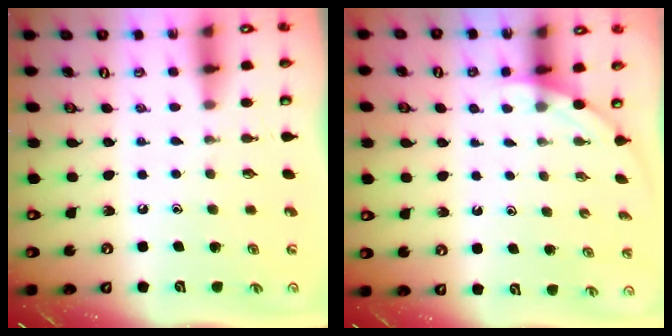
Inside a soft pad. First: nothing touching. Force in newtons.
{"total": 1.7, "press": 1.7, "slide": 0.0}